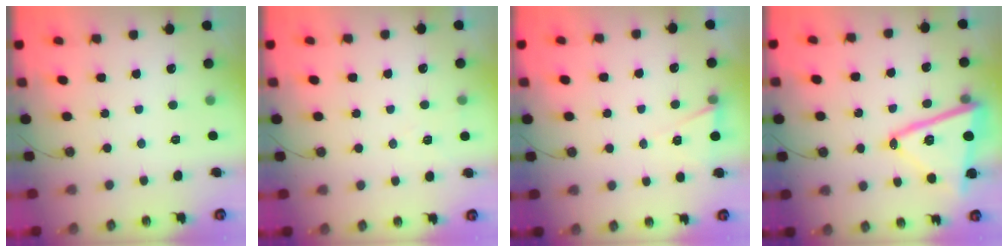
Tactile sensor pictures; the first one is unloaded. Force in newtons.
{"total": 5.2, "press": 3.1, "slide": 4.2}
{"total": 5.6, "press": 3.2, "slide": 4.6}
{"total": 17.6, "press": 17.5, "slide": 1.7}